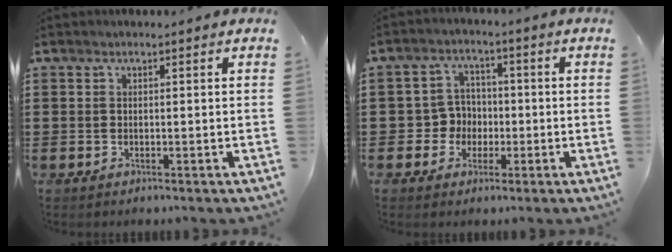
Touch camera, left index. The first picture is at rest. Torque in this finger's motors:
{"motor_torque": [-0.05, 0.14, 0.01, -0.01]}